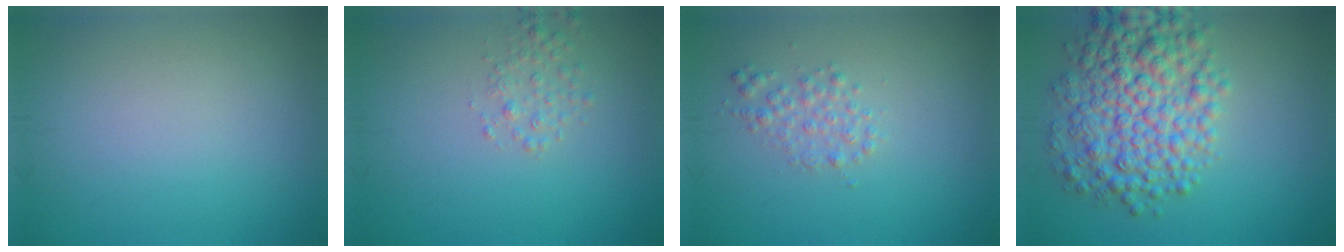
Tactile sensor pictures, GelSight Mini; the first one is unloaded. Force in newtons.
{"total": 1.5, "press": 1.5, "slide": 0.1}
{"total": 1.7, "press": 1.7, "slide": 0.0}
{"total": 7.8, "press": 7.8, "slide": 0.0}